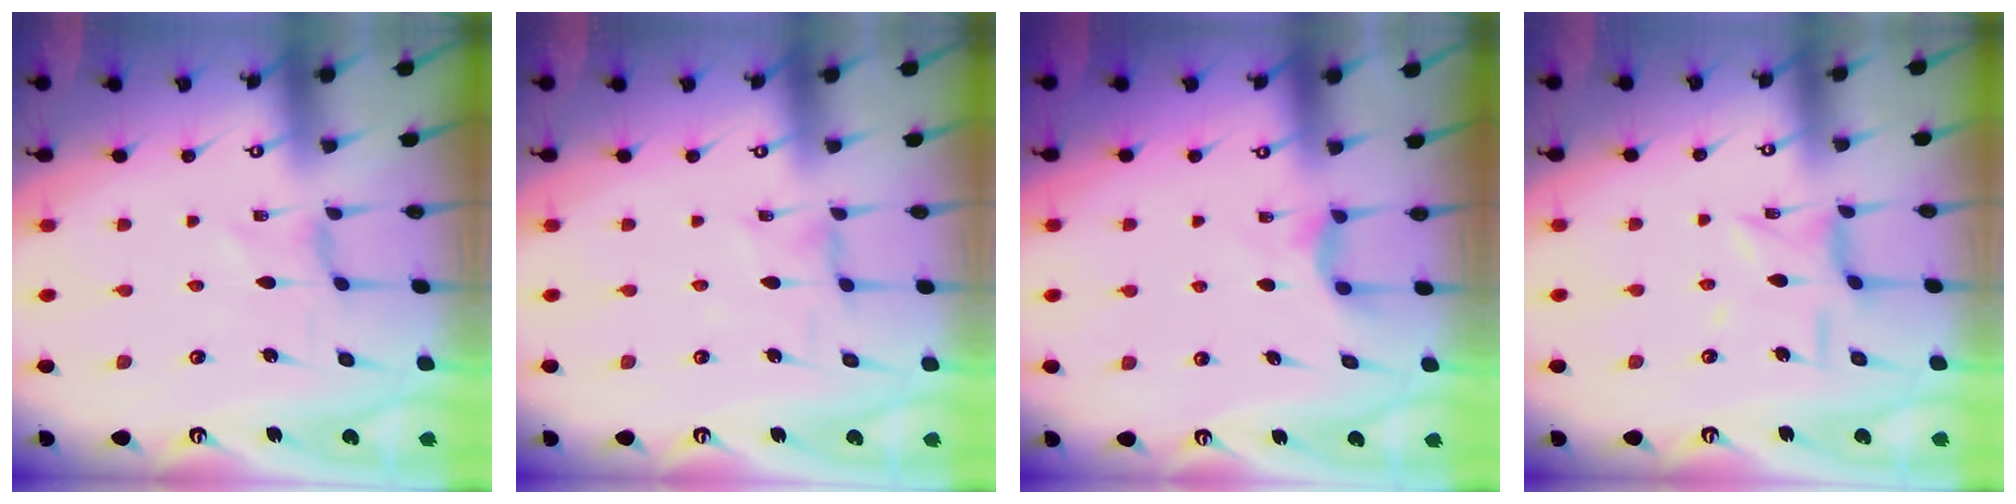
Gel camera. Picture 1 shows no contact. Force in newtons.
{"total": 1.7, "press": 1.6, "slide": 0.3}
{"total": 3.2, "press": 3.2, "slide": 0.4}
{"total": 6.8, "press": 6.8, "slide": 0.5}